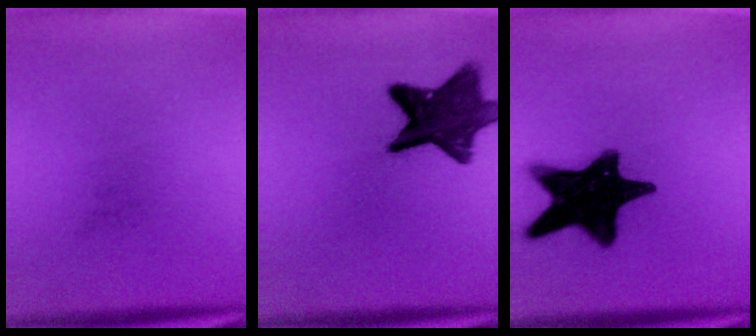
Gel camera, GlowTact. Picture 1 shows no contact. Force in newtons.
{"total": 11.8}
{"total": 19.7}